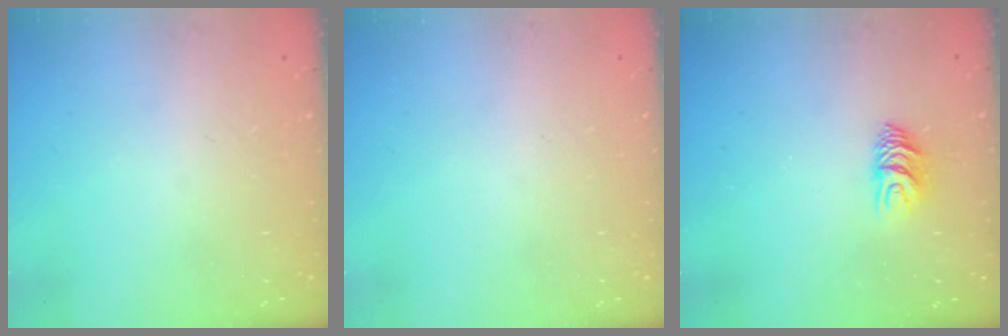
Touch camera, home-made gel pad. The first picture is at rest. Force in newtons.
{"total": 0.0}
{"total": 7.0, "press": 7.0, "slide": 0.6}